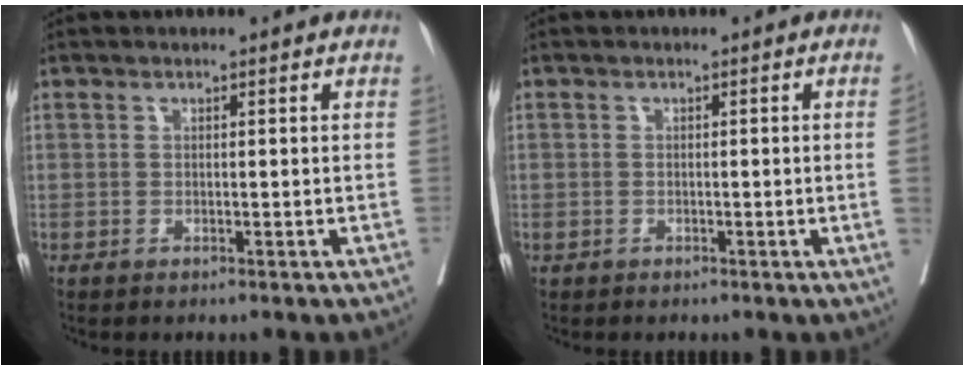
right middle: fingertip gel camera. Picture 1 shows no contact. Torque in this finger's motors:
{"motor_torque": [0.87, -1.03, -0.96, -0.21]}